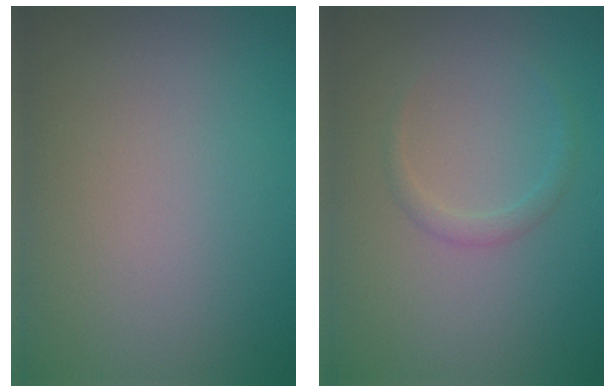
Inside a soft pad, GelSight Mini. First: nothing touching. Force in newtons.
{"total": 1.1, "press": 1.1, "slide": 0.1}